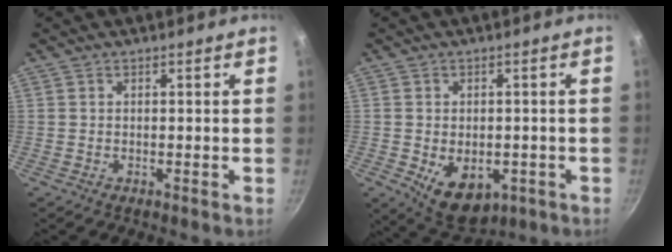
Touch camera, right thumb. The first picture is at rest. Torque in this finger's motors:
{"motor_torque": [-0.68, 0.43, 0.03, 0.06, 0.09]}